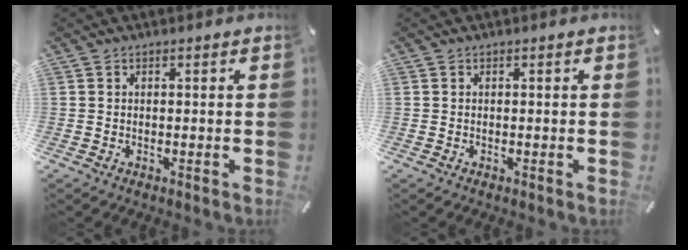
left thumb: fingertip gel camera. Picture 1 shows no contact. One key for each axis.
{"total": 0.0}